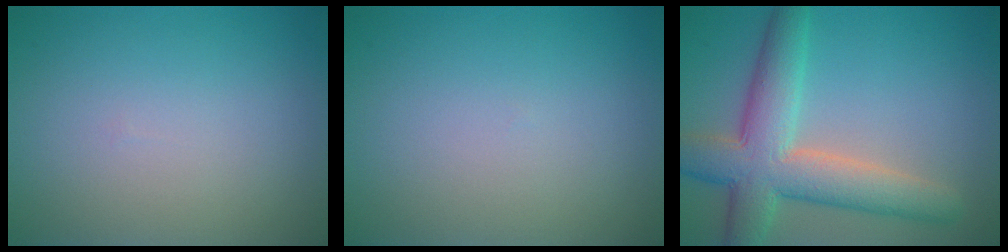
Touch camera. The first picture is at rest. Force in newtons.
{"total": 0.0}
{"total": 7.9, "press": 7.9, "slide": 0.5}